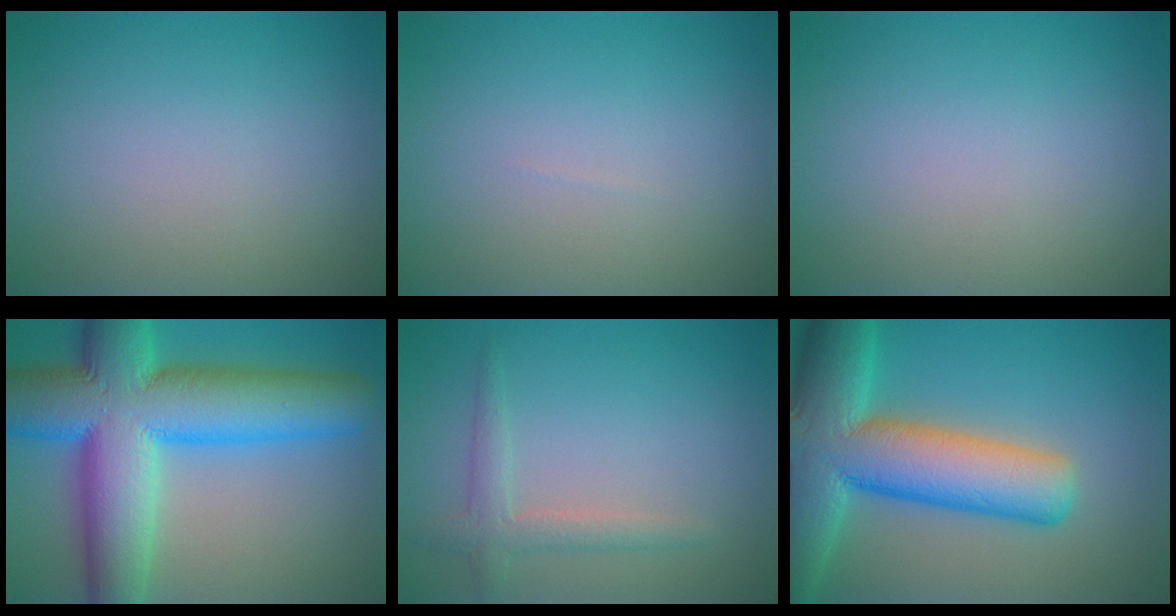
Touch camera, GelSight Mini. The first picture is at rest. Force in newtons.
{"total": 0.0}
{"total": 0.0}
{"total": 15.3, "press": 15.3, "slide": 0.3}
{"total": 2.3, "press": 2.2, "slide": 0.1}
{"total": 13.1, "press": 13.1, "slide": 0.8}